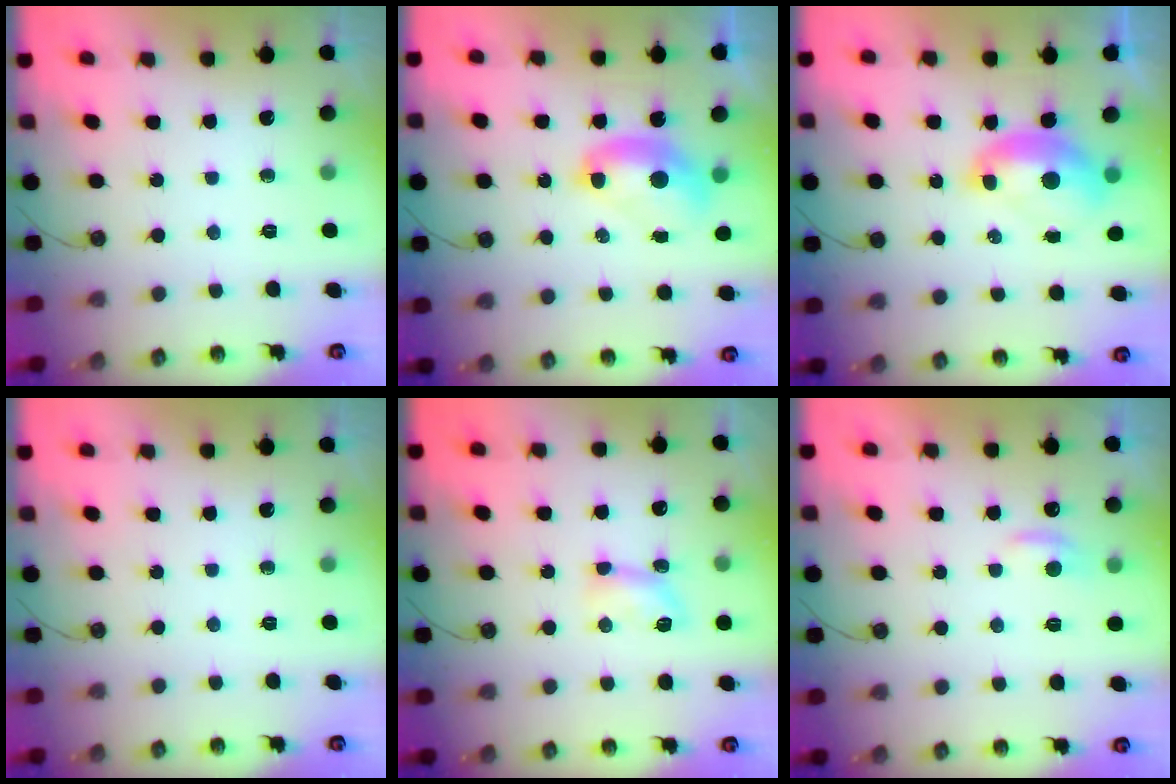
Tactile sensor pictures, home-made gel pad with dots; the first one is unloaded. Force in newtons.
{"total": 2.6, "press": 2.6, "slide": 0.1}
{"total": 2.0, "press": 1.9, "slide": 0.7}
{"total": 0.0}
{"total": 3.8, "press": 3.7, "slide": 0.8}
{"total": 0.9, "press": 0.8, "slide": 0.4}